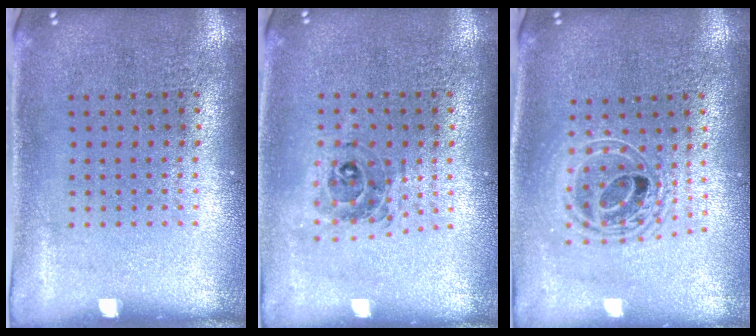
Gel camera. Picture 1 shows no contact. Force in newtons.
{"total": 0.5, "press": 0.5, "slide": 0.0}
{"total": 2.0, "press": 1.5, "slide": 1.2}